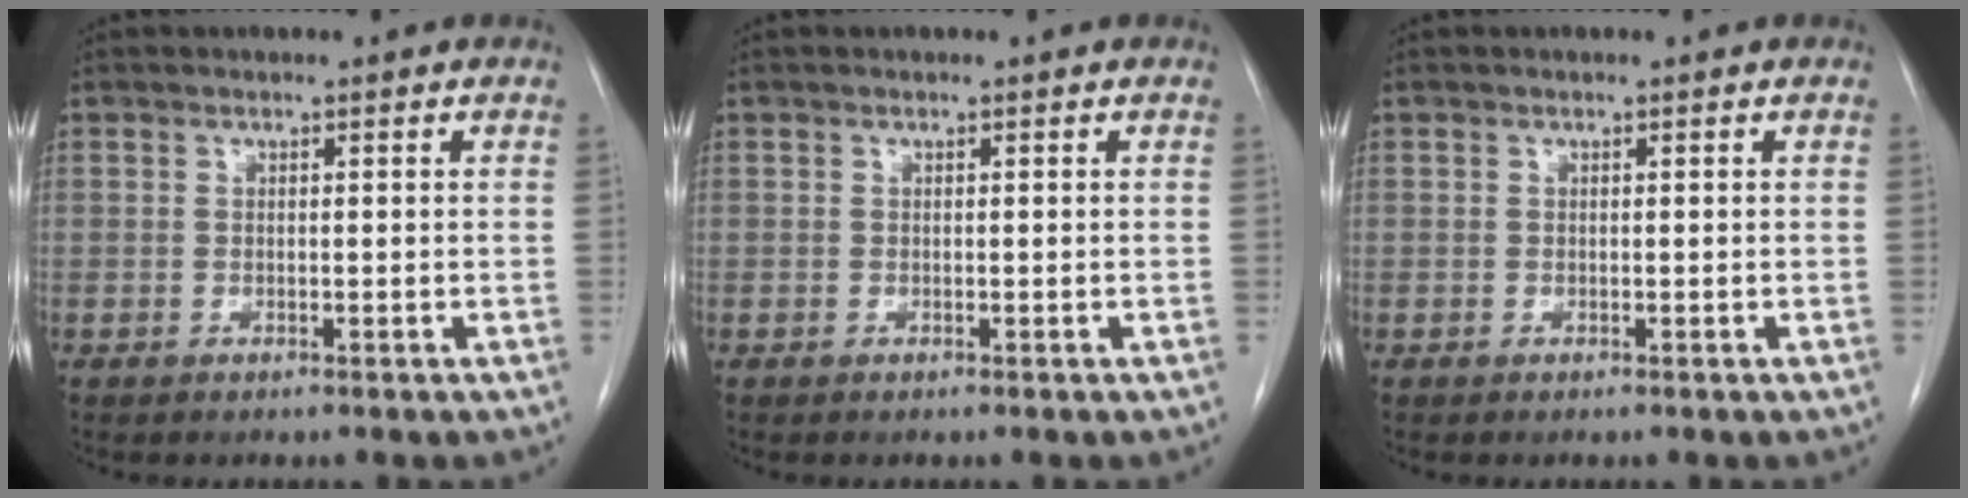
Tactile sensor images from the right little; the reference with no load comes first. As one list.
[{"total": 0.0}, {"total": 0.0}]